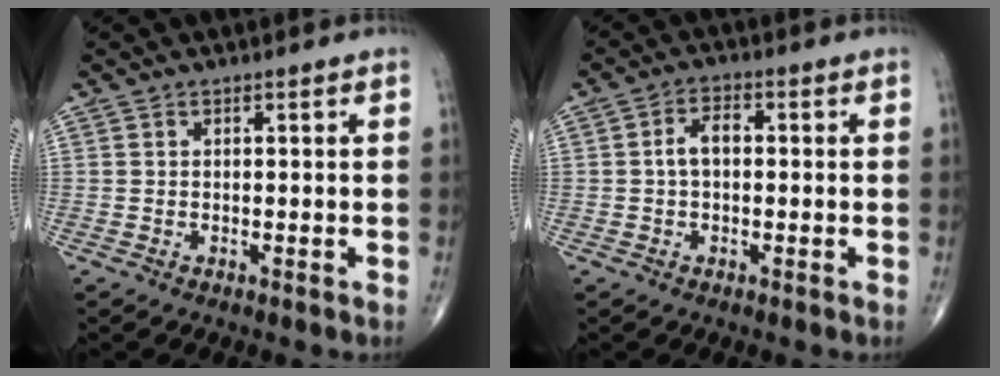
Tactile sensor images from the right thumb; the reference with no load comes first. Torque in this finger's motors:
{"motor_torque": [0.38, 0.84, 0.08, 0.14, 0.00]}